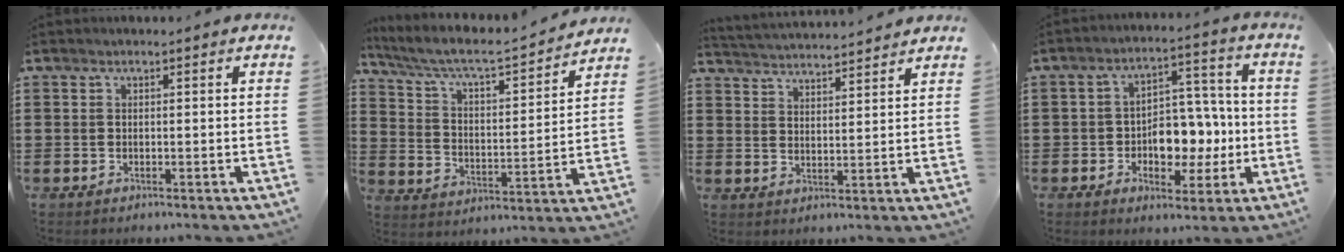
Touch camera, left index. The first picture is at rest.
{"total": 5.1, "force": [4.4, 0.5, 2.6], "torque": [-0.072, -0.036, 0.064]}
{"total": 3.1, "force": [3.0, -0.4, -0.2], "torque": [-0.008, -0.023, 0.051]}
{"total": 7.4, "force": [-1.4, 5.4, 4.8], "torque": [-0.071, 0.009, -0.027]}